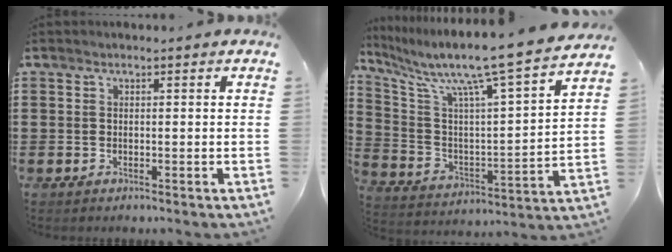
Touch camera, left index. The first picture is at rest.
{"total": 10.2, "force": [8.6, -0.3, 5.5], "torque": [-0.127, -0.081, 0.129]}